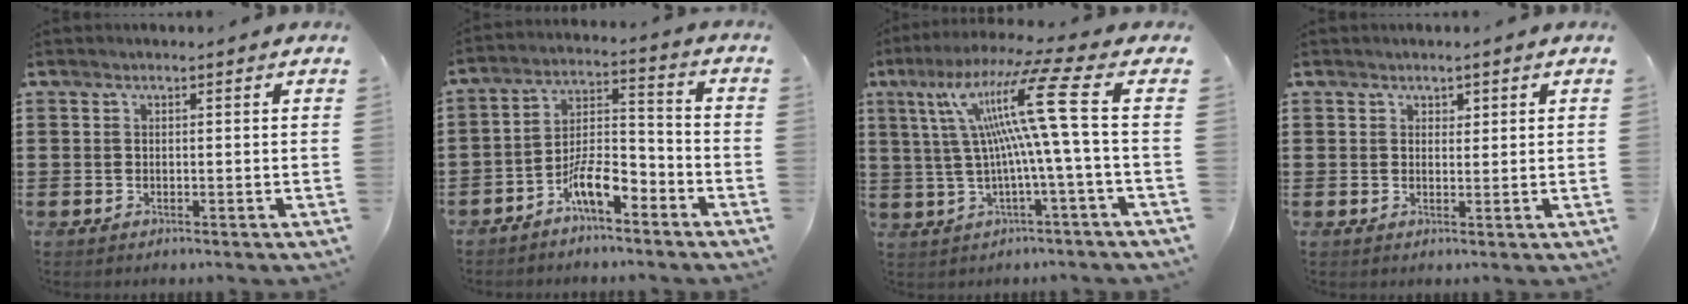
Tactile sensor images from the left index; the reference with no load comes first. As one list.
[{"total": 8.1, "force": [-5.7, 2.5, 5.1], "torque": [-0.103, 0.012, -0.110]}, {"total": 12.9, "force": [2.0, -0.6, 12.7], "torque": [-0.257, -0.007, 0.014]}, {"total": 1.1, "force": [0.9, 0.6, 0.2], "torque": [-0.006, 0.003, 0.017]}]